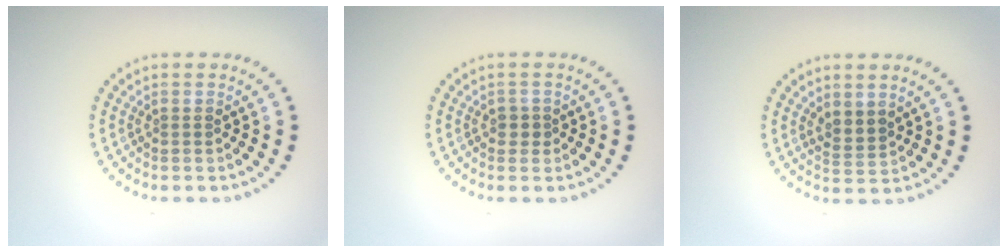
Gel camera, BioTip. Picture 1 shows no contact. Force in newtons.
{"total": 1.2, "press": 1.0, "slide": 0.6}
{"total": 1.8, "press": 1.4, "slide": 1.1}